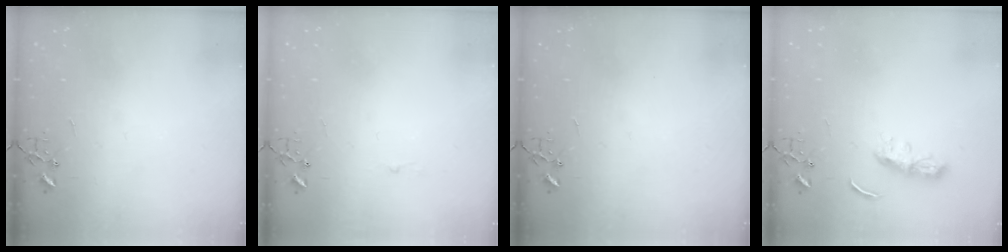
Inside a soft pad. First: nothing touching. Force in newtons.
{"total": 1.8, "press": 1.8, "slide": 0.2}
{"total": 0.0}
{"total": 6.5, "press": 6.4, "slide": 0.6}